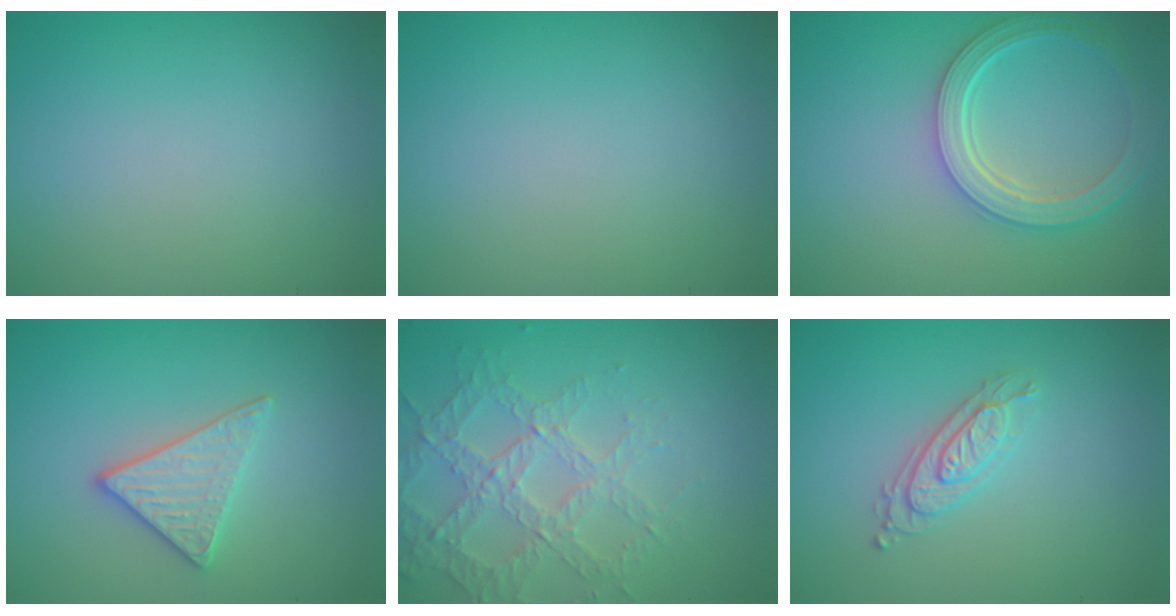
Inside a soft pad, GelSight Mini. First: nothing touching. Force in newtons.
{"total": 0.0}
{"total": 5.1, "press": 4.0, "slide": 3.1}
{"total": 2.8, "press": 2.6, "slide": 1.1}
{"total": 3.6, "press": 3.4, "slide": 1.4}
{"total": 2.6, "press": 2.3, "slide": 1.3}